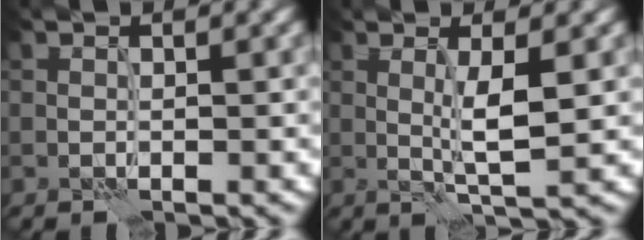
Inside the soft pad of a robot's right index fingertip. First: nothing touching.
{"total": 3.3, "force": [0.3, 0.1, 3.3], "torque": [-0.057, -0.002, 0.007]}